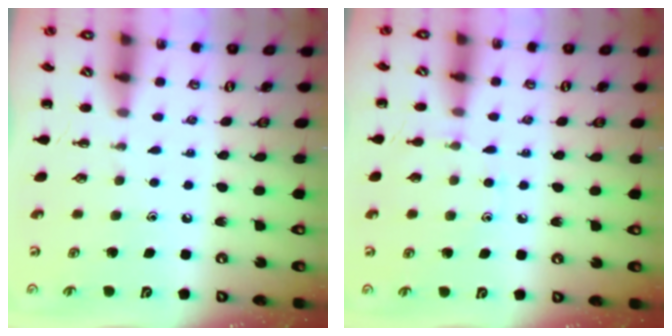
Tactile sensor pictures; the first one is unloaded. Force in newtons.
{"total": 7.1, "press": 6.8, "slide": 1.8}